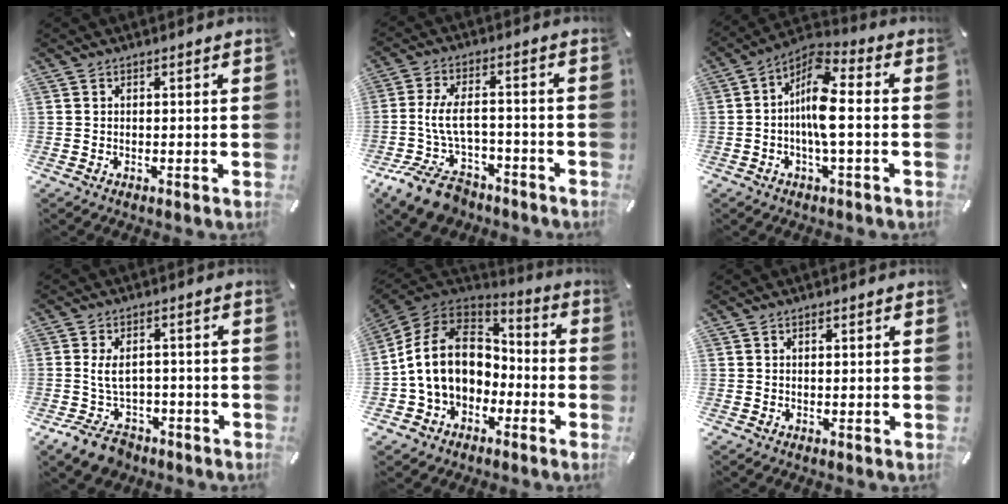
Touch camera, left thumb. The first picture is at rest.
{"total": 12.7, "force": [-4.9, 7.3, 9.3], "torque": [-0.187, 0.027, -0.083]}
{"total": 10.9, "force": [-1.1, 3.6, 10.2], "torque": [-0.202, -0.009, -0.019]}
{"total": 8.5, "force": [-2.5, 5.6, 5.8], "torque": [-0.113, 0.013, -0.043]}
{"total": 16.0, "force": [-0.8, 13.0, 9.2], "torque": [-0.192, 0.019, -0.013]}
{"total": 0.6, "force": [0.2, 0.2, 0.5], "torque": [-0.011, 0.000, 0.004]}